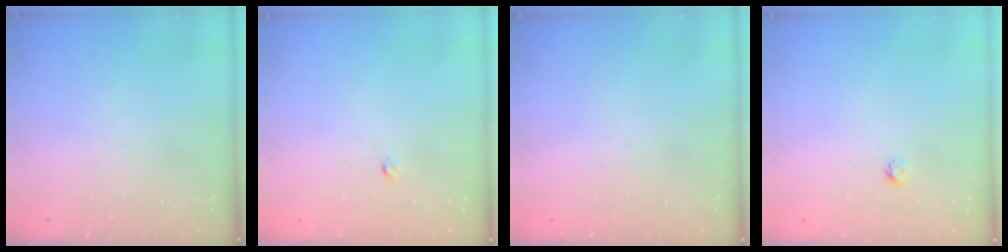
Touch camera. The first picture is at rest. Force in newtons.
{"total": 2.6, "press": 2.5, "slide": 0.4}
{"total": 0.7, "press": 0.7, "slide": 0.3}
{"total": 3.6, "press": 3.6, "slide": 0.3}